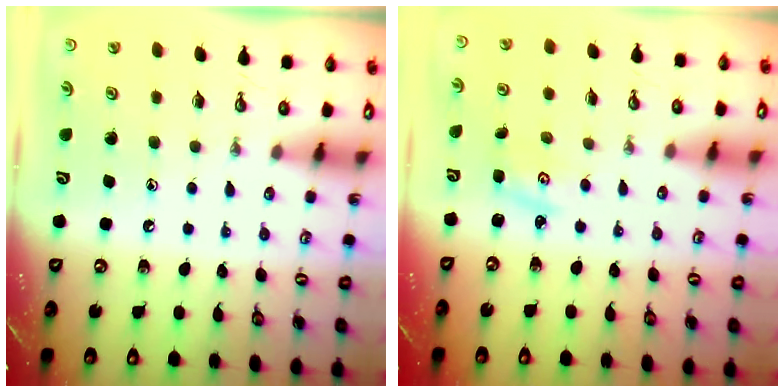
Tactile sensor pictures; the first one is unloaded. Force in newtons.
{"total": 2.3, "press": 2.3, "slide": 0.3}